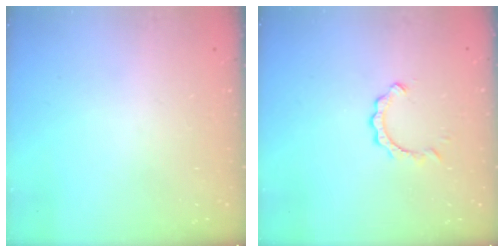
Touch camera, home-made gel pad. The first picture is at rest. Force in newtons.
{"total": 2.8, "press": 2.8, "slide": 0.3}